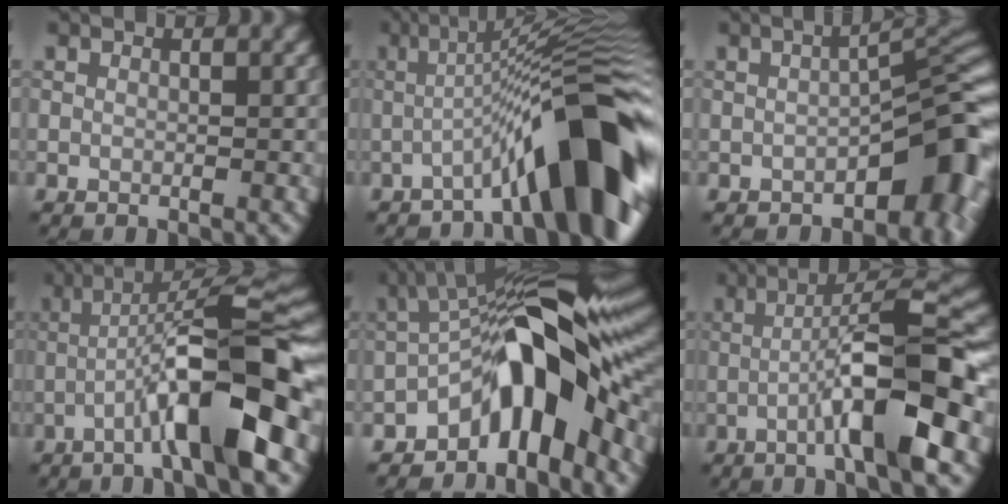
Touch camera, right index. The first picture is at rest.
{"total": 11.6, "force": [-4.3, 2.4, 10.5], "torque": [-0.127, 0.027, -0.074]}
{"total": 7.7, "force": [-3.1, 3.1, 6.3], "torque": [-0.057, 0.013, -0.051]}
{"total": 11.0, "force": [-3.5, 1.5, 10.3], "torque": [-0.154, 0.025, -0.064]}
{"total": 9.7, "force": [-4.2, 3.3, 8.1], "torque": [-0.103, 0.020, -0.082]}
{"total": 9.6, "force": [-2.5, 1.3, 9.2], "torque": [-0.134, 0.020, -0.047]}